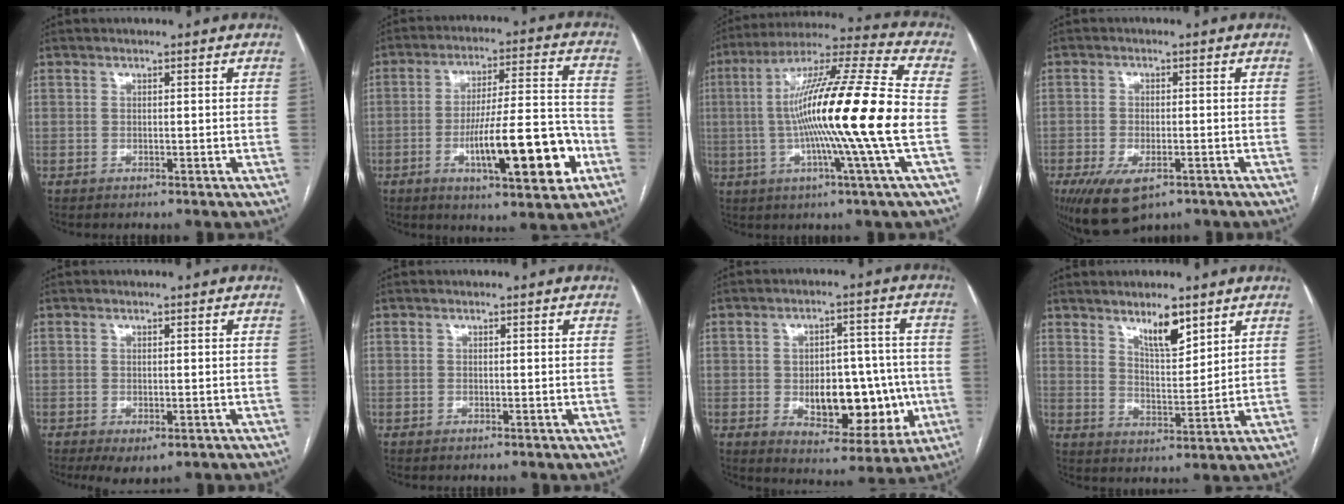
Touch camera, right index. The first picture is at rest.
{"total": 16.1, "force": [-5.6, 2.6, 14.8], "torque": [-0.235, 0.005, -0.080]}
{"total": 20.6, "force": [-1.8, -1.7, 20.5], "torque": [-0.348, -0.003, -0.052]}
{"total": 8.1, "force": [-4.7, 3.7, 5.5], "torque": [-0.094, -0.013, -0.071]}
{"total": 4.1, "force": [-2.2, 1.6, 3.0], "torque": [-0.047, -0.010, -0.026]}
{"total": 0.0}
{"total": 13.9, "force": [-2.3, 7.6, 11.4], "torque": [-0.150, 0.016, -0.013]}
{"total": 6.4, "force": [4.5, 1.7, 4.2], "torque": [-0.075, -0.006, 0.079]}